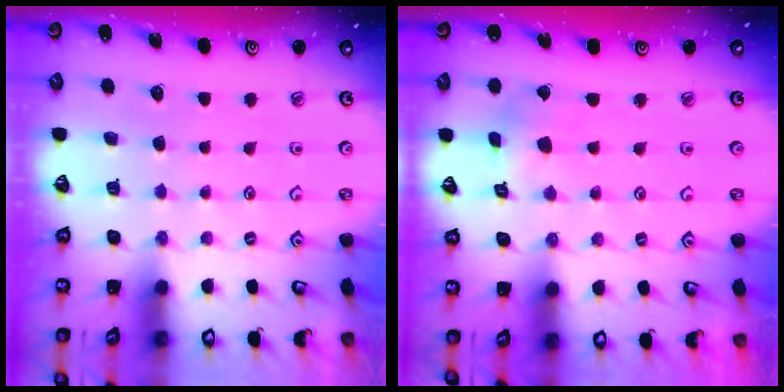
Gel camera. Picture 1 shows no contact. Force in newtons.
{"total": 2.9, "press": 2.9, "slide": 0.3}